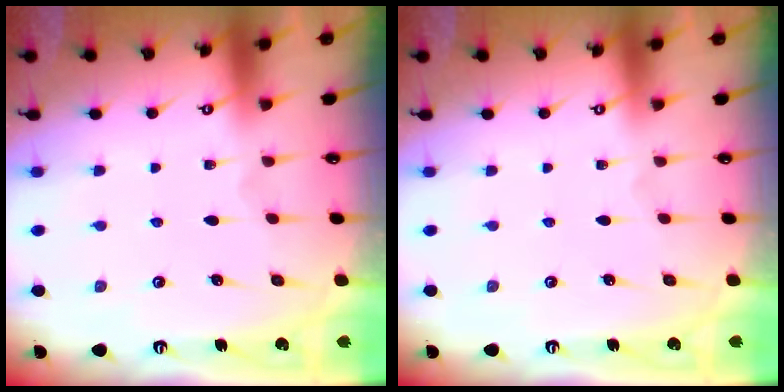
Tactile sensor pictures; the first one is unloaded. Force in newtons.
{"total": 0.0}